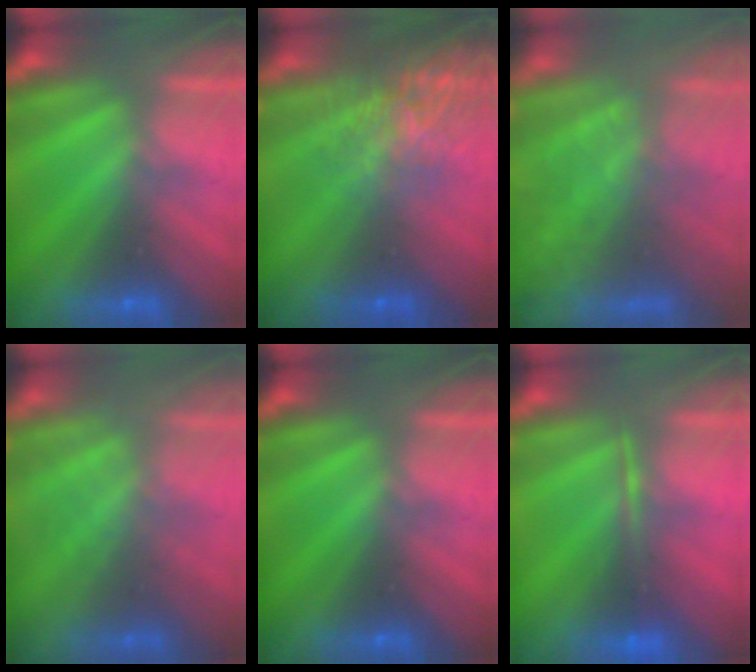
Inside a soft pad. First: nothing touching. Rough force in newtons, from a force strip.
{"total": 7.5}
{"total": 9.3}
{"total": 3.0}
{"total": 0.0}
{"total": 1.5}